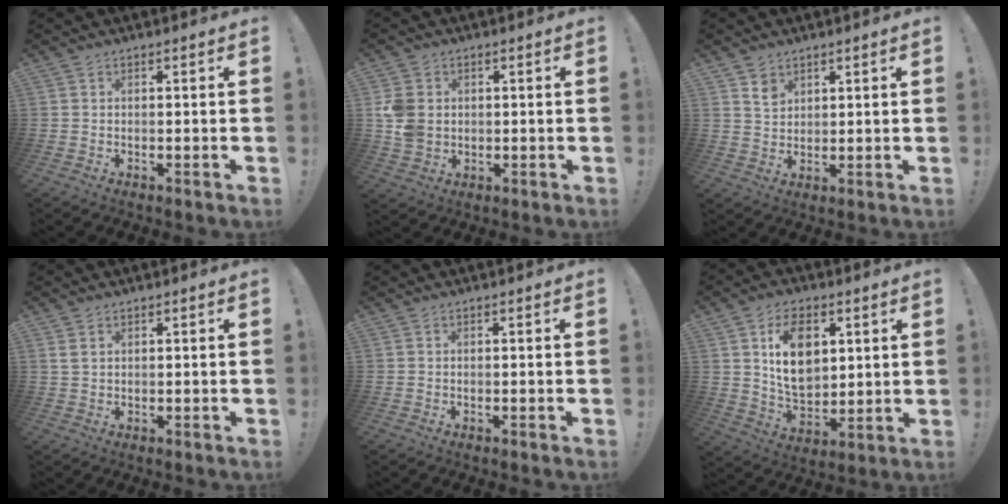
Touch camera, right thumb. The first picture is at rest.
{"total": 6.2, "force": [0.8, 5.2, 3.4], "torque": [-0.073, 0.003, 0.017]}
{"total": 4.3, "force": [3.1, 2.8, 1.1], "torque": [-0.002, -0.023, 0.054]}
{"total": 2.2, "force": [1.0, 1.3, 1.4], "torque": [-0.028, 0.003, 0.019]}
{"total": 0.0}
{"total": 13.7, "force": [4.5, 9.4, 8.9], "torque": [-0.140, -0.012, 0.081]}